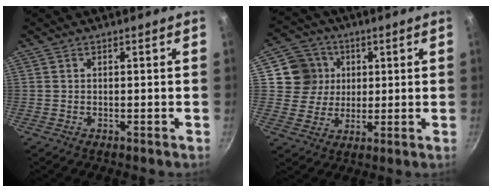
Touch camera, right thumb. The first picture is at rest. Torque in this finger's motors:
{"motor_torque": [-0.10, 1.86, 0.39, -0.23, -0.01]}